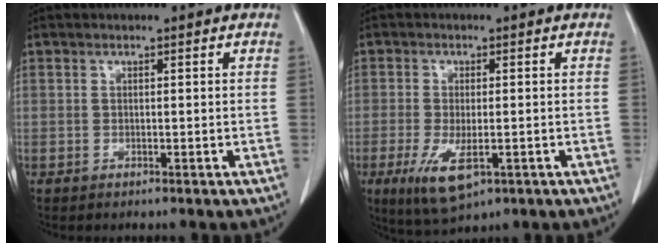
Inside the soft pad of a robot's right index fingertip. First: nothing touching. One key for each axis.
{"total": 7.2, "fx": -3.0, "fy": 2.4, "fz": 6.1, "tx": -0.117, "ty": -0.019, "tz": -0.042}